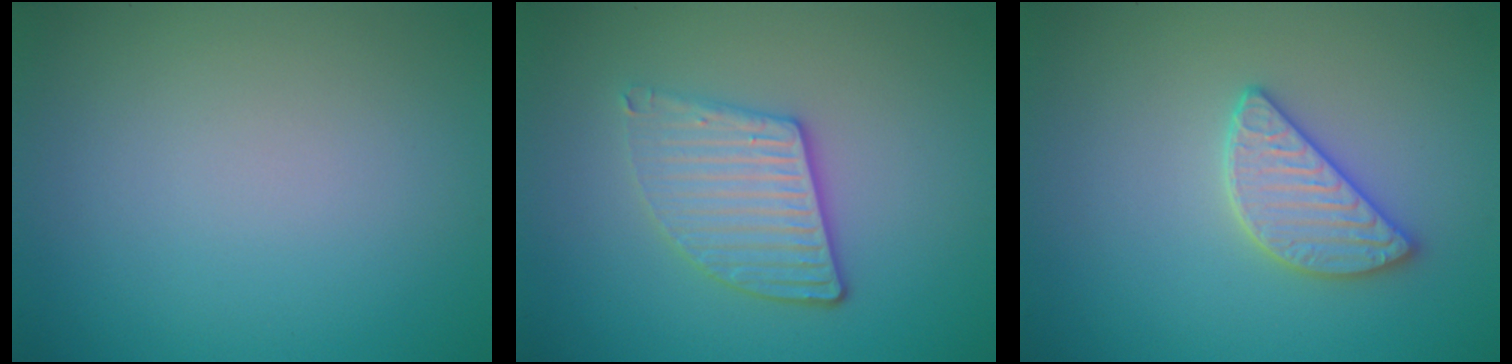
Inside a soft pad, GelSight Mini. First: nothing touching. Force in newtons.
{"total": 3.8, "press": 3.2, "slide": 2.0}
{"total": 2.8, "press": 2.8, "slide": 0.5}